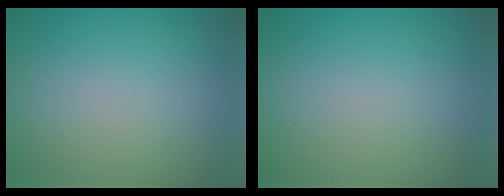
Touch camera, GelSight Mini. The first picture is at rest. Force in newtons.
{"total": 0.0}